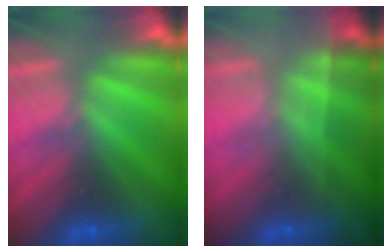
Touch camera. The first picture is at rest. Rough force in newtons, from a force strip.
{"total": 1.8}